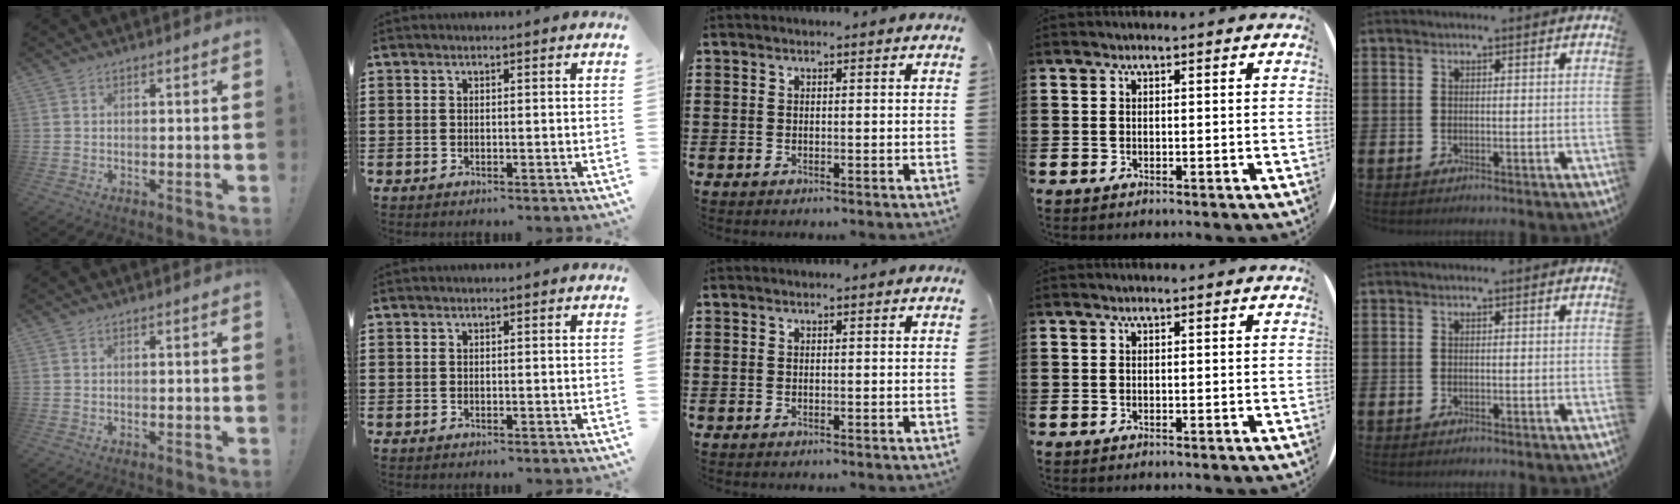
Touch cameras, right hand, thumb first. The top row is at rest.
{}